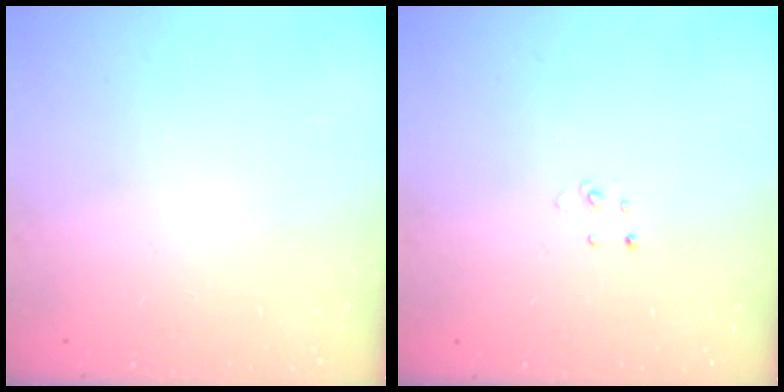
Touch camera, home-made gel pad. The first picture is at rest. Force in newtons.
{"total": 2.7, "press": 2.7, "slide": 0.3}